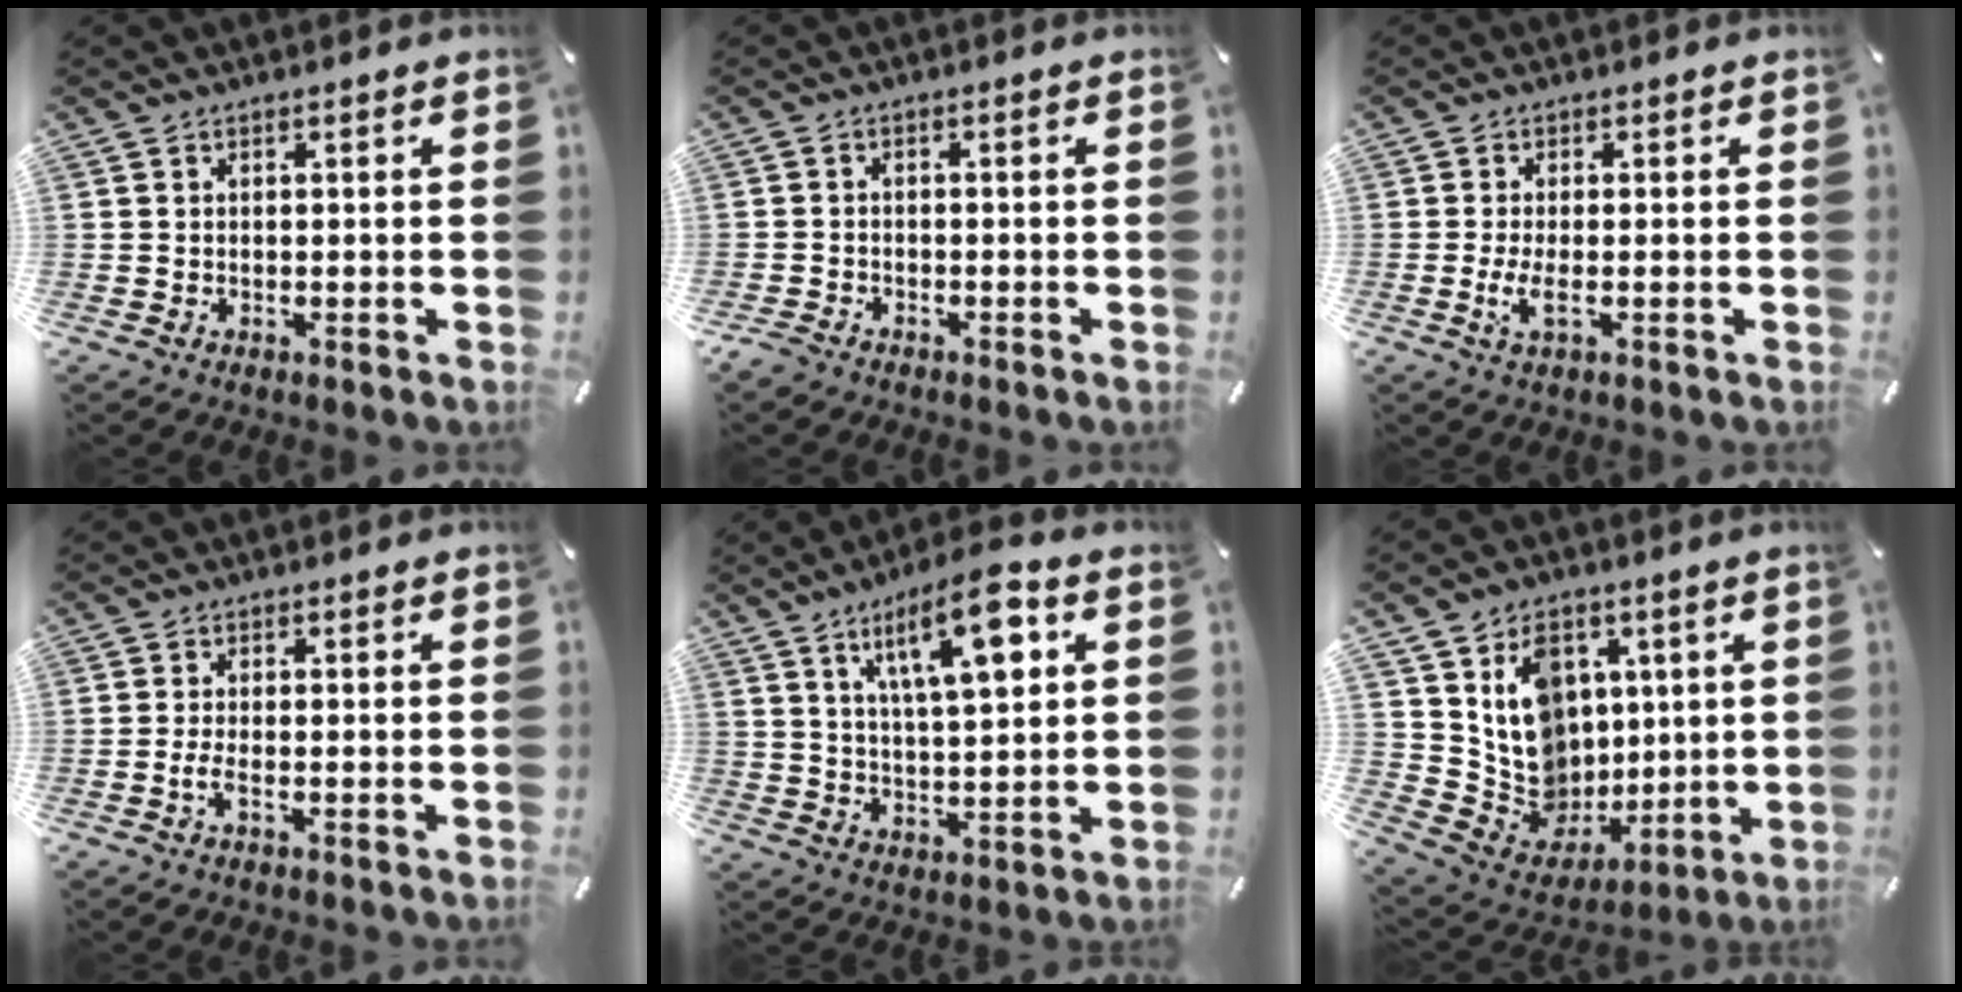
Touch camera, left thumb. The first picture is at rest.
{"total": 2.4, "force": [-2.0, 1.1, 0.7], "torque": [-0.019, 0.009, -0.042]}
{"total": 4.0, "force": [-0.9, 1.2, 3.7], "torque": [-0.083, -0.008, -0.020]}
{"total": 2.8, "force": [-1.1, 0.6, 2.5], "torque": [-0.058, -0.006, -0.022]}
{"total": 14.0, "force": [6.3, 4.8, 11.5], "torque": [-0.186, -0.019, 0.098]}
{"total": 15.3, "force": [3.2, 13.5, 6.5], "torque": [-0.112, -0.017, 0.080]}